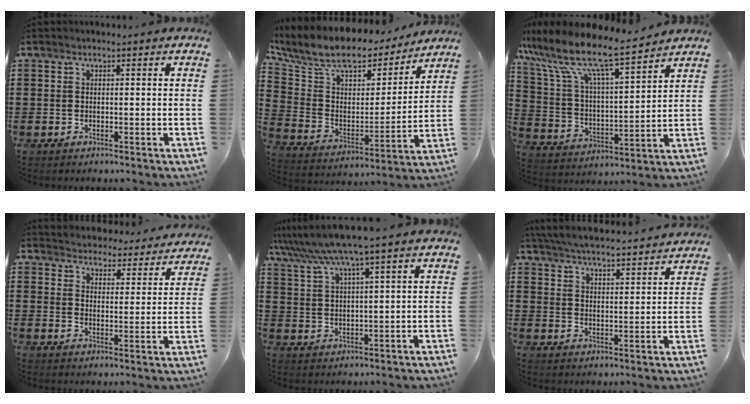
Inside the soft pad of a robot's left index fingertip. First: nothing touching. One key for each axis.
{"total": 10.3, "fx": 8.3, "fy": 4.1, "fz": 4.4, "tx": -0.117, "ty": -0.050, "tz": 0.144}
{"total": 10.2, "fx": 8.4, "fy": 1.5, "fz": 5.6, "tx": -0.141, "ty": -0.050, "tz": 0.140}
{"total": 4.3, "fx": 4.3, "fy": -0.1, "fz": -0.5, "tx": -0.008, "ty": -0.041, "tz": 0.070}
{"total": 6.5, "fx": 5.2, "fy": -0.6, "fz": 3.9, "tx": -0.092, "ty": -0.022, "tz": 0.088}
{"total": 5.4, "fx": 5.2, "fy": -0.4, "fz": 1.1, "tx": -0.044, "ty": -0.038, "tz": 0.090}